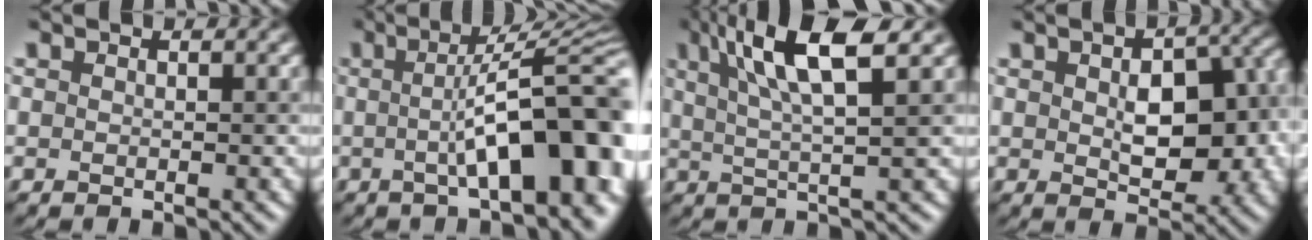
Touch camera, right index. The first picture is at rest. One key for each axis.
{"total": 12.6, "fx": -0.8, "fy": 3.6, "fz": 12.0, "tx": -0.129, "ty": 0.019, "tz": -0.011}
{"total": 7.8, "fx": 3.2, "fy": 1.8, "fz": 6.8, "tx": -0.111, "ty": 0.016, "tz": 0.059}
{"total": 8.4, "fx": -0.1, "fy": 4.8, "fz": 6.9, "tx": -0.097, "ty": -0.001, "tz": 0.006}